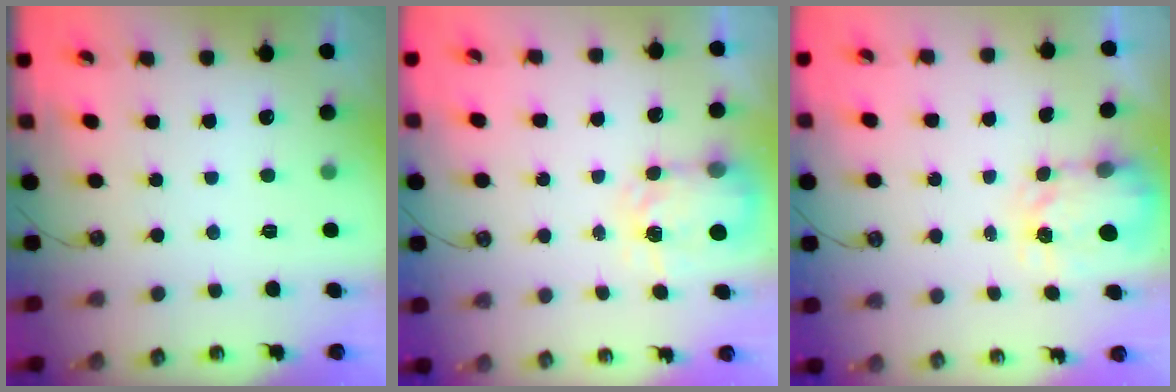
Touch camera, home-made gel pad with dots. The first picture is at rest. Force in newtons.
{"total": 4.9, "press": 4.9, "slide": 0.6}
{"total": 3.7, "press": 3.7, "slide": 0.4}